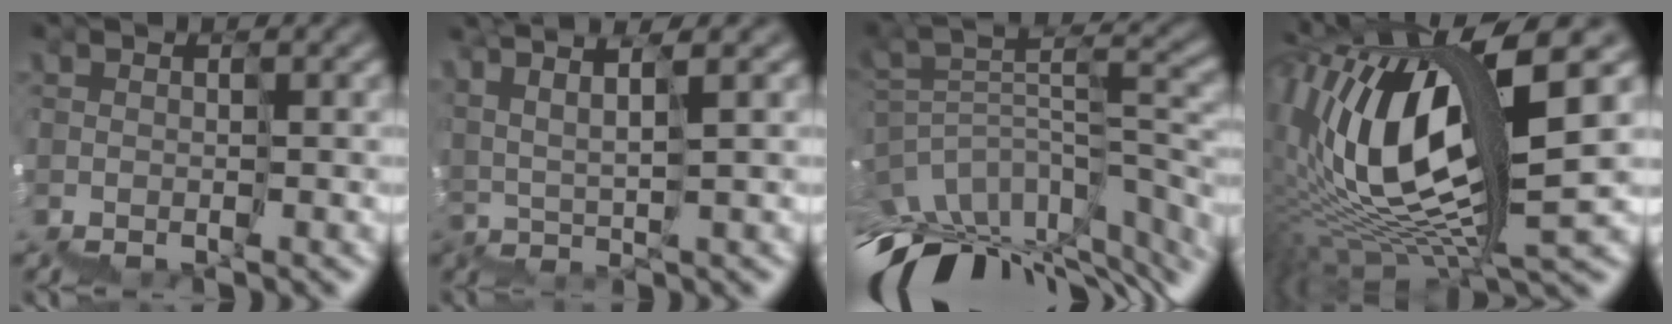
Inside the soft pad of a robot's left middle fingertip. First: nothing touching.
{"total": 4.7, "force": [4.5, -0.4, 1.4], "torque": [-0.058, 0.030, 0.085]}
{"total": 9.1, "force": [-6.5, 3.8, 5.2], "torque": [-0.126, 0.029, -0.095]}
{"total": 11.8, "force": [5.4, 2.7, 10.1], "torque": [-0.218, 0.029, 0.103]}